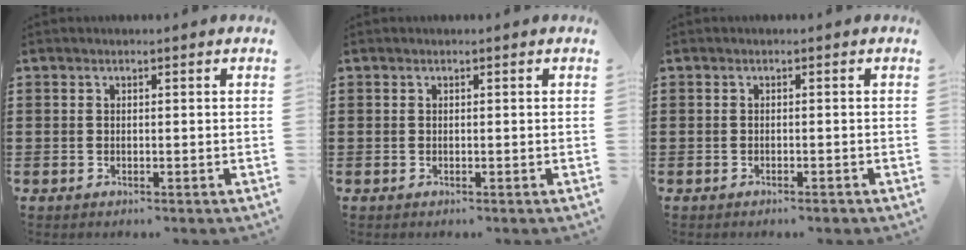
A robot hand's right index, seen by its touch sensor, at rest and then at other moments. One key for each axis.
{"total": 0.0}
{"total": 0.7, "fx": -0.6, "fy": 0.1, "fz": 0.4, "tx": -0.010, "ty": -0.003, "tz": -0.011}